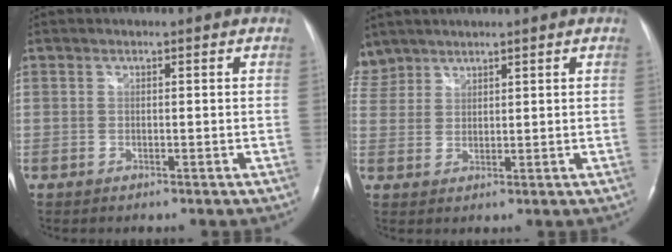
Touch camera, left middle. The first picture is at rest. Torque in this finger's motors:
{"motor_torque": [0.66, -0.79, -0.04, -0.09]}